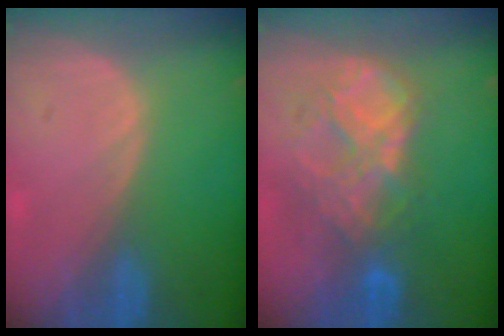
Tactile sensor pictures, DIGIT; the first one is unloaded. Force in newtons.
{"total": 9.0, "press": 7.7, "slide": 4.7}